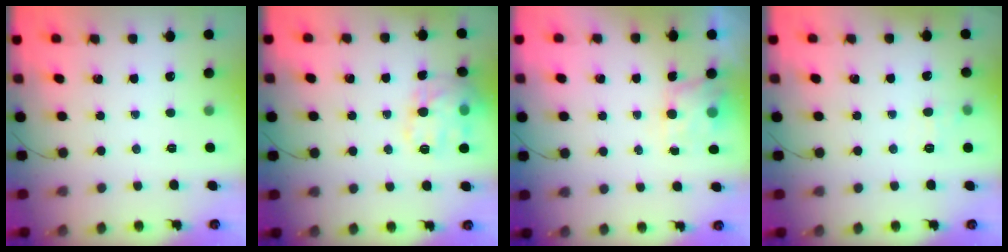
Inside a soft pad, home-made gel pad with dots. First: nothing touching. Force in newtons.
{"total": 15.4, "press": 15.4, "slide": 0.9}
{"total": 4.7, "press": 4.5, "slide": 1.1}
{"total": 5.3, "press": 5.2, "slide": 1.3}